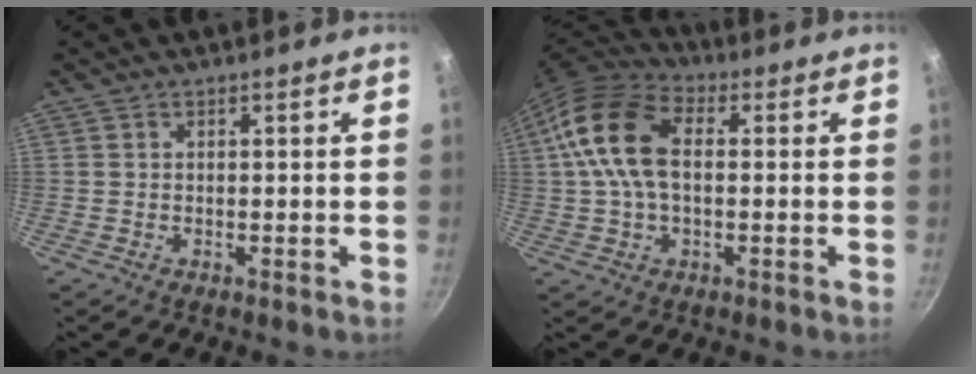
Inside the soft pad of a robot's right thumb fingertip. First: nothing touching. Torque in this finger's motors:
{"motor_torque": [-0.35, 1.64, 1.92, -0.06, 0.66]}